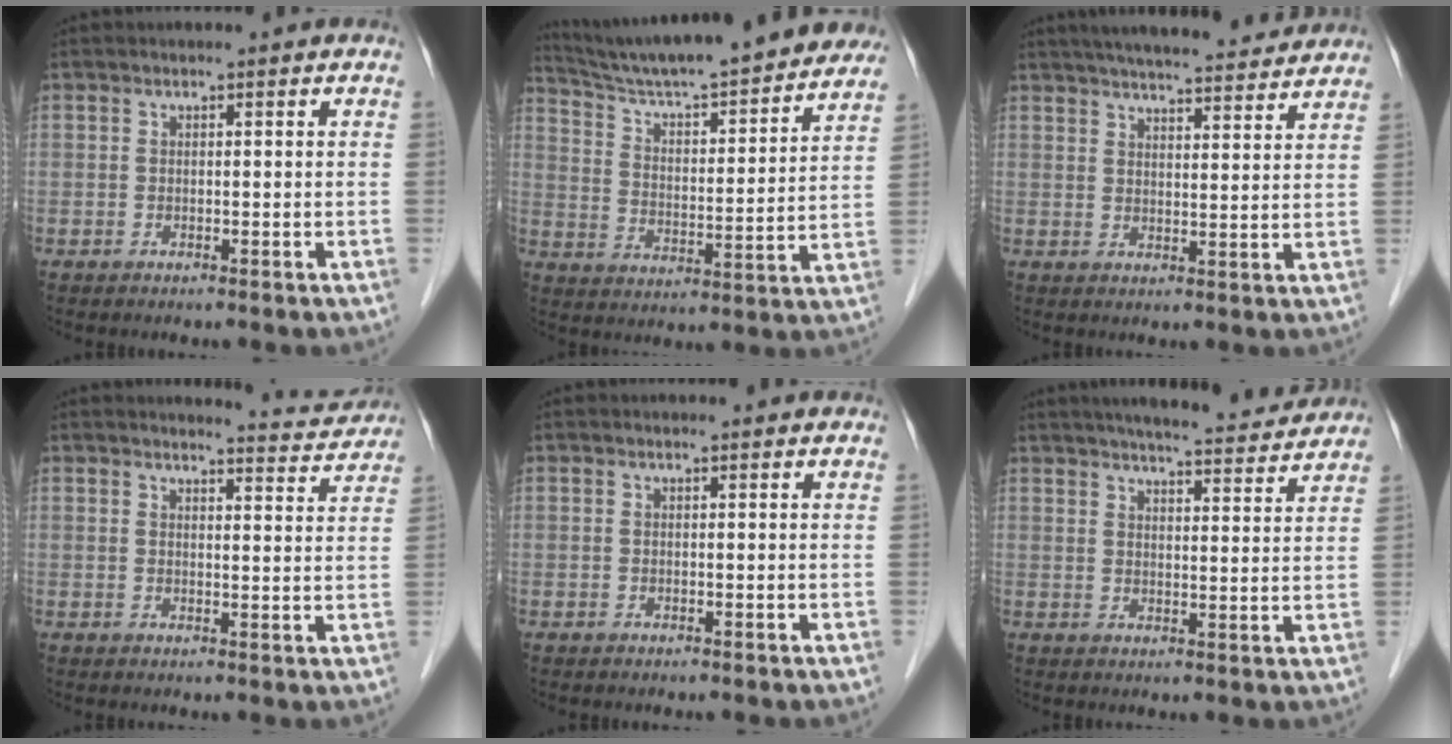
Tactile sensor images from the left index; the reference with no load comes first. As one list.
[{"total": 24.9, "force": [22.7, 2.4, 10.1], "torque": [-0.161, -0.017, 0.316]}, {"total": 18.5, "force": [16.8, 2.4, 7.4], "torque": [-0.113, 0.031, 0.227]}, {"total": 6.1, "force": [6.1, 0.1, -0.1], "torque": [-0.007, -0.019, 0.062]}, {"total": 2.0, "force": [2.0, 0.2, 0.3], "torque": [-0.012, 0.004, 0.016]}, {"total": 15.3, "force": [14.0, 1.8, 5.9], "torque": [-0.082, 0.006, 0.179]}]